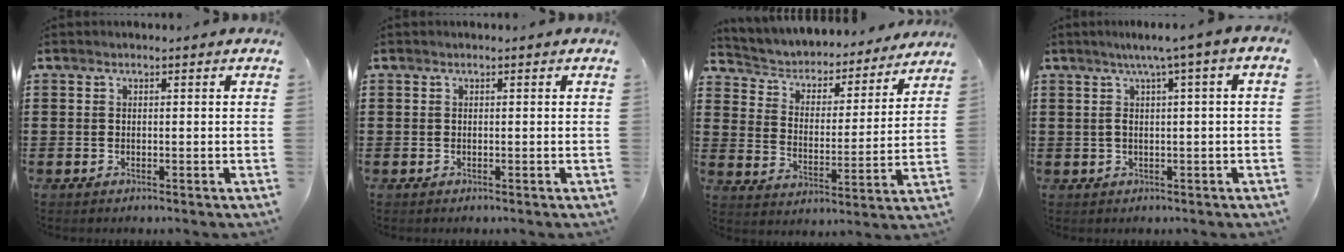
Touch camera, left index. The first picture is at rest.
{"total": 0.0}
{"total": 3.3, "force": [3.1, 1.1, 0.2], "torque": [-0.027, -0.027, 0.043]}
{"total": 3.7, "force": [0.2, -0.1, 3.7], "torque": [-0.069, -0.001, -0.002]}